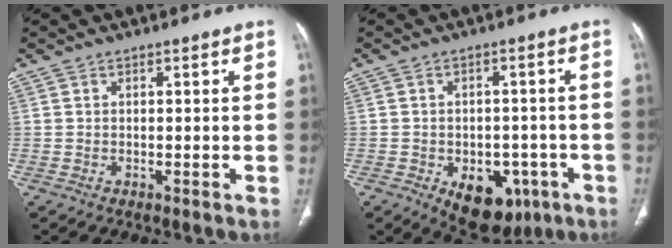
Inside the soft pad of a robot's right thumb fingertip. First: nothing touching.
{"total": 11.3, "force": [-4.9, 7.2, 7.2], "torque": [-0.065, 0.021, -0.054]}